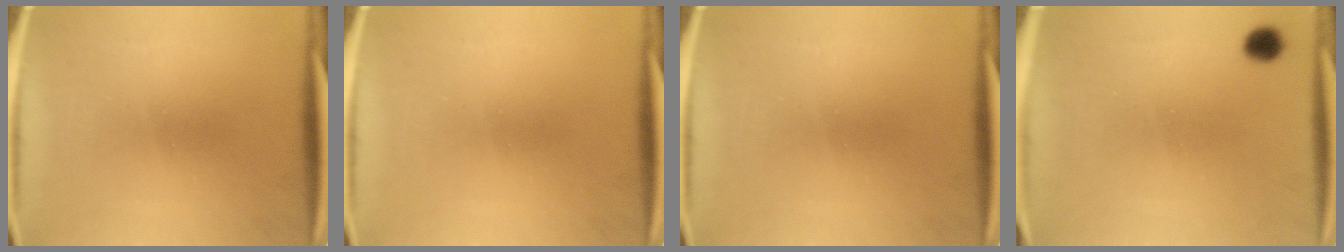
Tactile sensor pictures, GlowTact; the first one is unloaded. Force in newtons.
{"total": 0.0}
{"total": 0.0}
{"total": 2.2}